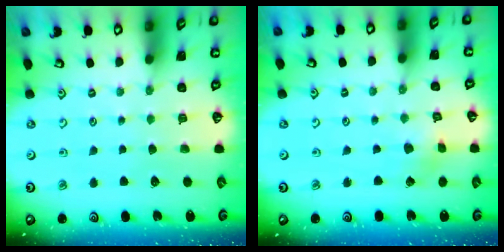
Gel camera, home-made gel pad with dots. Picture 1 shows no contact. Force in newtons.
{"total": 2.6, "press": 2.6, "slide": 0.2}